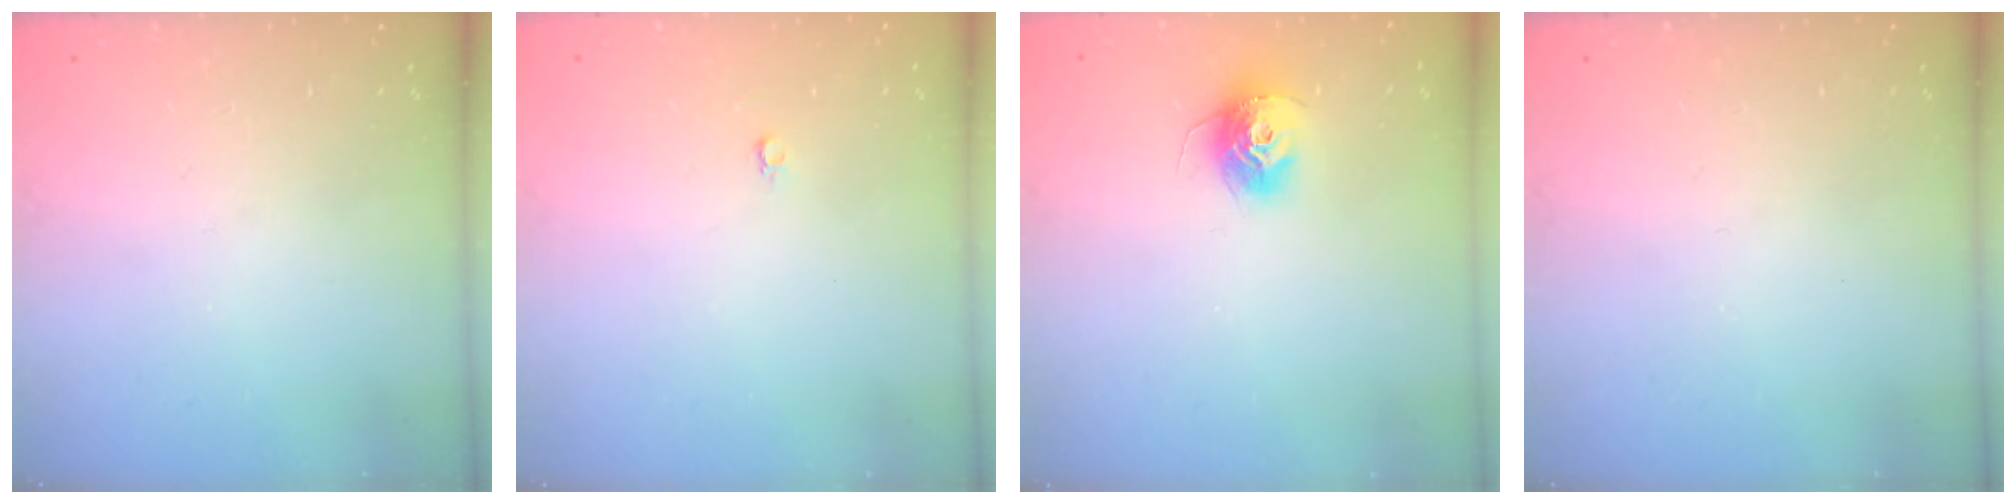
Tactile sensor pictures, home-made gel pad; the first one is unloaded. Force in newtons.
{"total": 2.2, "press": 2.2, "slide": 0.2}
{"total": 11.5, "press": 11.4, "slide": 0.8}
{"total": 0.0}